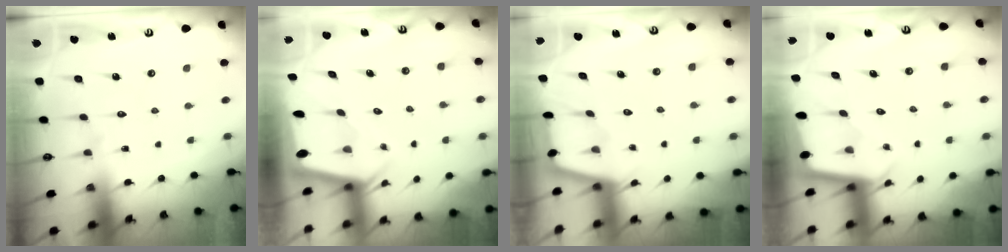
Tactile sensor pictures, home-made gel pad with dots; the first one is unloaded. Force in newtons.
{"total": 1.9, "press": 1.9, "slide": 0.1}
{"total": 2.2, "press": 2.2, "slide": 0.1}
{"total": 1.8, "press": 1.8, "slide": 0.1}